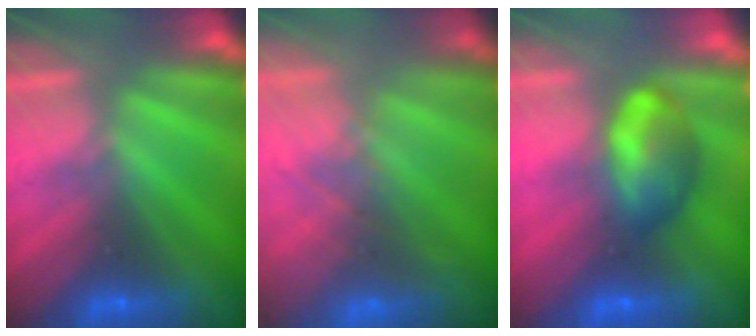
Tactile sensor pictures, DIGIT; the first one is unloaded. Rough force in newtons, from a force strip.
{"total": 5.7}
{"total": 7.5}